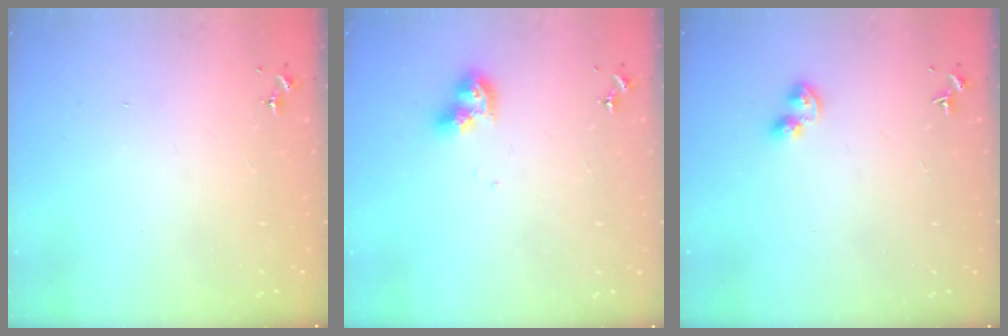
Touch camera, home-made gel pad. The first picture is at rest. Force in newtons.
{"total": 8.5, "press": 8.5, "slide": 0.9}
{"total": 5.7, "press": 5.6, "slide": 0.8}